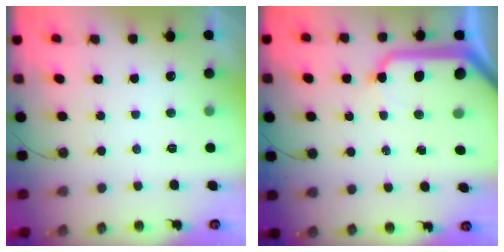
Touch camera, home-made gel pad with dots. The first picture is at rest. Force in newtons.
{"total": 15.6, "press": 15.4, "slide": 2.2}